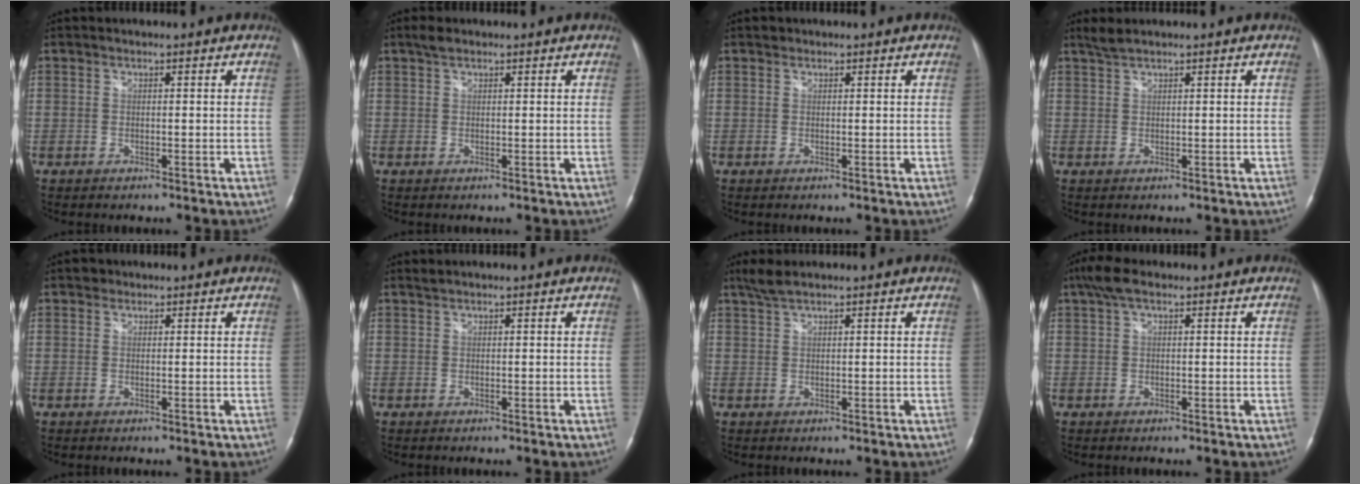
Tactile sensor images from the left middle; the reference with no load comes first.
{"total": 1.4, "force": [1.1, 0.5, 0.7], "torque": [-0.020, 0.010, 0.022]}
{"total": 0.6, "force": [0.5, 0.2, 0.0], "torque": [-0.005, 0.002, 0.008]}
{"total": 1.7, "force": [1.6, -0.2, 0.7], "torque": [-0.022, 0.009, 0.037]}
{"total": 0.7, "force": [0.6, 0.3, 0.0], "torque": [-0.004, 0.002, 0.009]}
{"total": 0.5, "force": [0.5, -0.2, 0.1], "torque": [-0.009, 0.006, 0.014]}
{"total": 2.4, "force": [2.0, 0.0, 1.3], "torque": [-0.037, 0.009, 0.045]}
{"total": 3.6, "force": [2.3, 1.1, 2.6], "torque": [-0.063, 0.026, 0.045]}